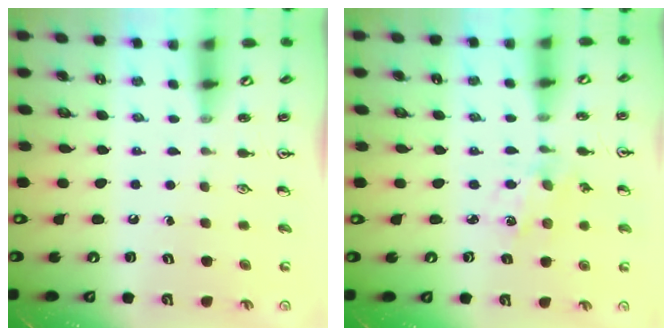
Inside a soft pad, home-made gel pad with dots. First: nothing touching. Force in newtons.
{"total": 1.6, "press": 1.6, "slide": 0.2}